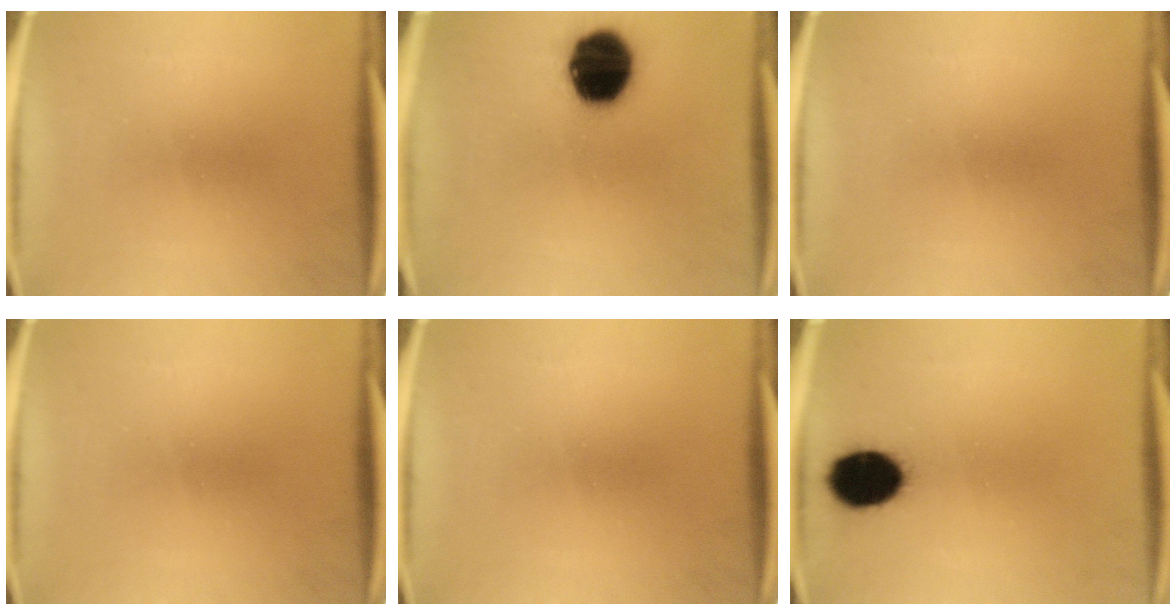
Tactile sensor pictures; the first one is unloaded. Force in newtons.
{"total": 17.7}
{"total": 0.0}
{"total": 0.0}
{"total": 0.0}
{"total": 12.3}